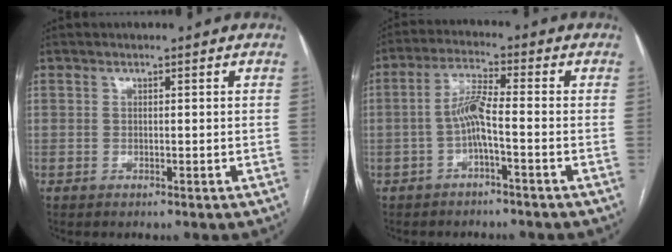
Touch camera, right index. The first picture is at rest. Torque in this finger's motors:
{"motor_torque": [1.00, -0.18, 0.45, 0.13]}